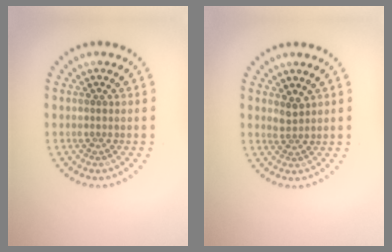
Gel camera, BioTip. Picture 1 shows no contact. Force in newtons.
{"total": 1.5, "press": 1.1, "slide": 1.0}